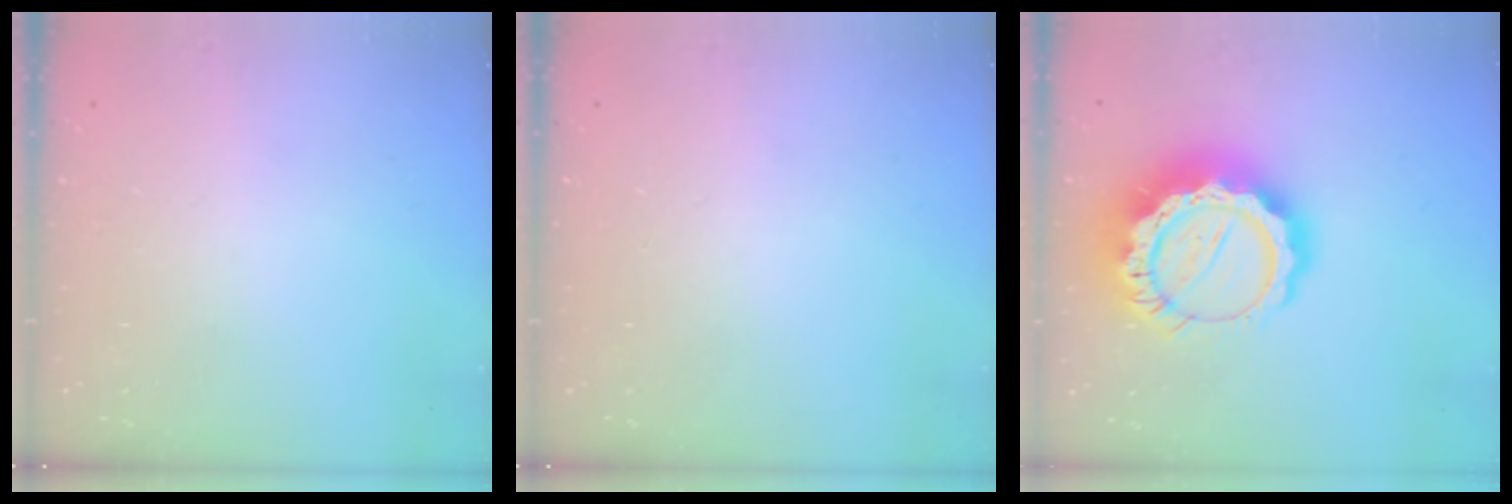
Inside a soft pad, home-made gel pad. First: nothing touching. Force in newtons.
{"total": 0.0}
{"total": 22.3, "press": 22.2, "slide": 1.7}